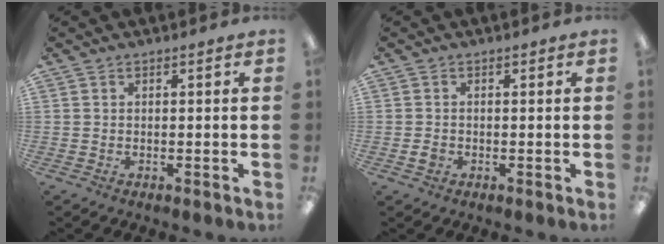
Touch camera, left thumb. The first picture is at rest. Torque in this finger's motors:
{"motor_torque": [-0.19, 0.13, 0.11, -0.17, 0.04]}